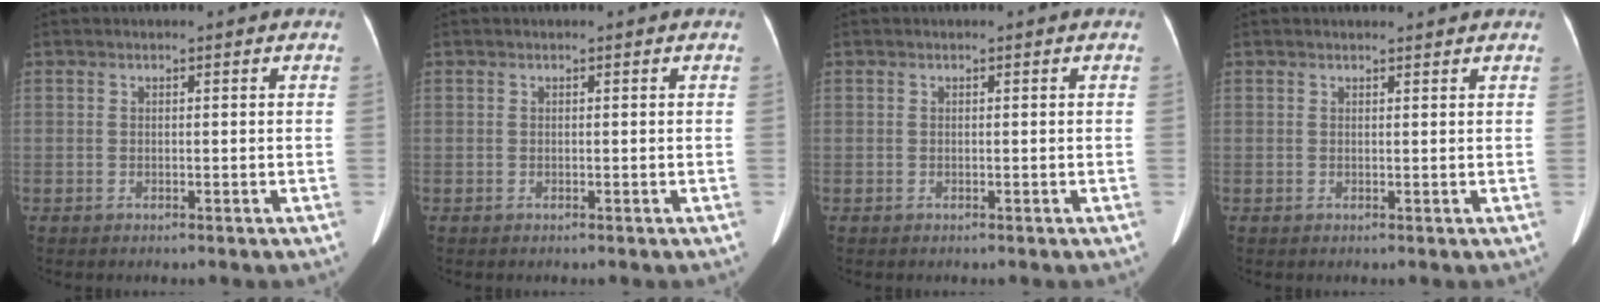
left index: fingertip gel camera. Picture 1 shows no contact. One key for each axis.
{"total": 0.0}
{"total": 0.0}
{"total": 2.4, "fx": 2.3, "fy": 0.3, "fz": 0.5, "tx": -0.011, "ty": 0.008, "tz": 0.026}